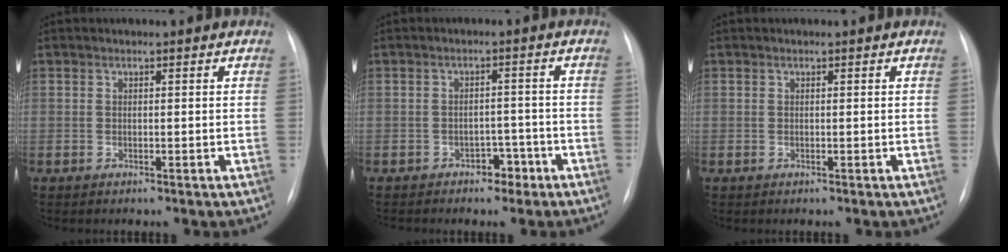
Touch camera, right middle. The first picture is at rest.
{"total": 3.6, "force": [-2.5, 2.1, 1.5], "torque": [-0.015, 0.014, -0.030]}
{"total": 0.0}